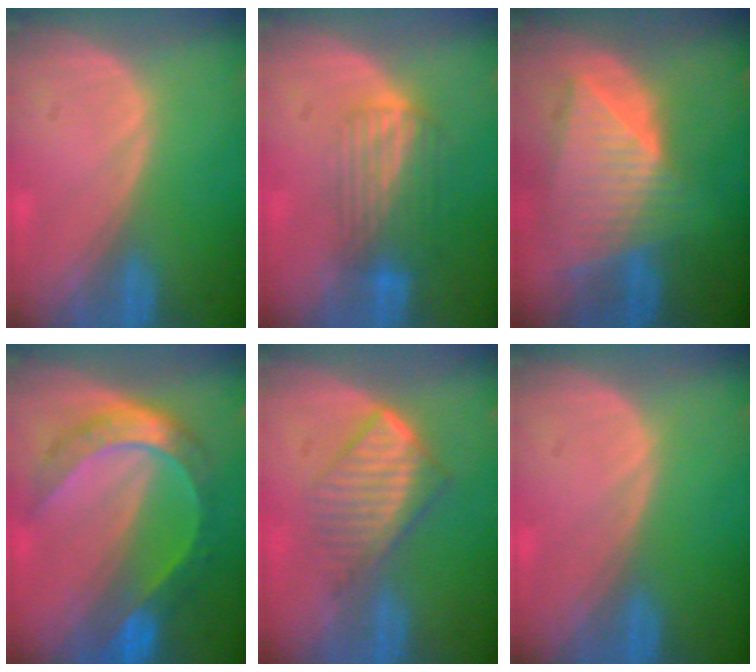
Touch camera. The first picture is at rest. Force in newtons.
{"total": 6.8, "press": 5.7, "slide": 3.6}
{"total": 9.0, "press": 7.9, "slide": 4.3}
{"total": 8.2, "press": 8.2, "slide": 0.9}
{"total": 7.0, "press": 6.0, "slide": 3.6}
{"total": 0.0}